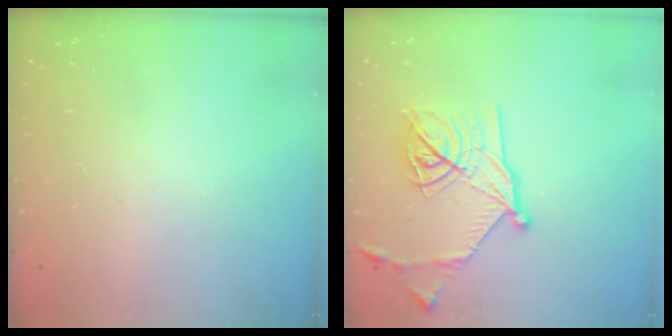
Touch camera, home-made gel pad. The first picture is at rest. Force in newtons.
{"total": 17.6, "press": 17.6, "slide": 0.9}